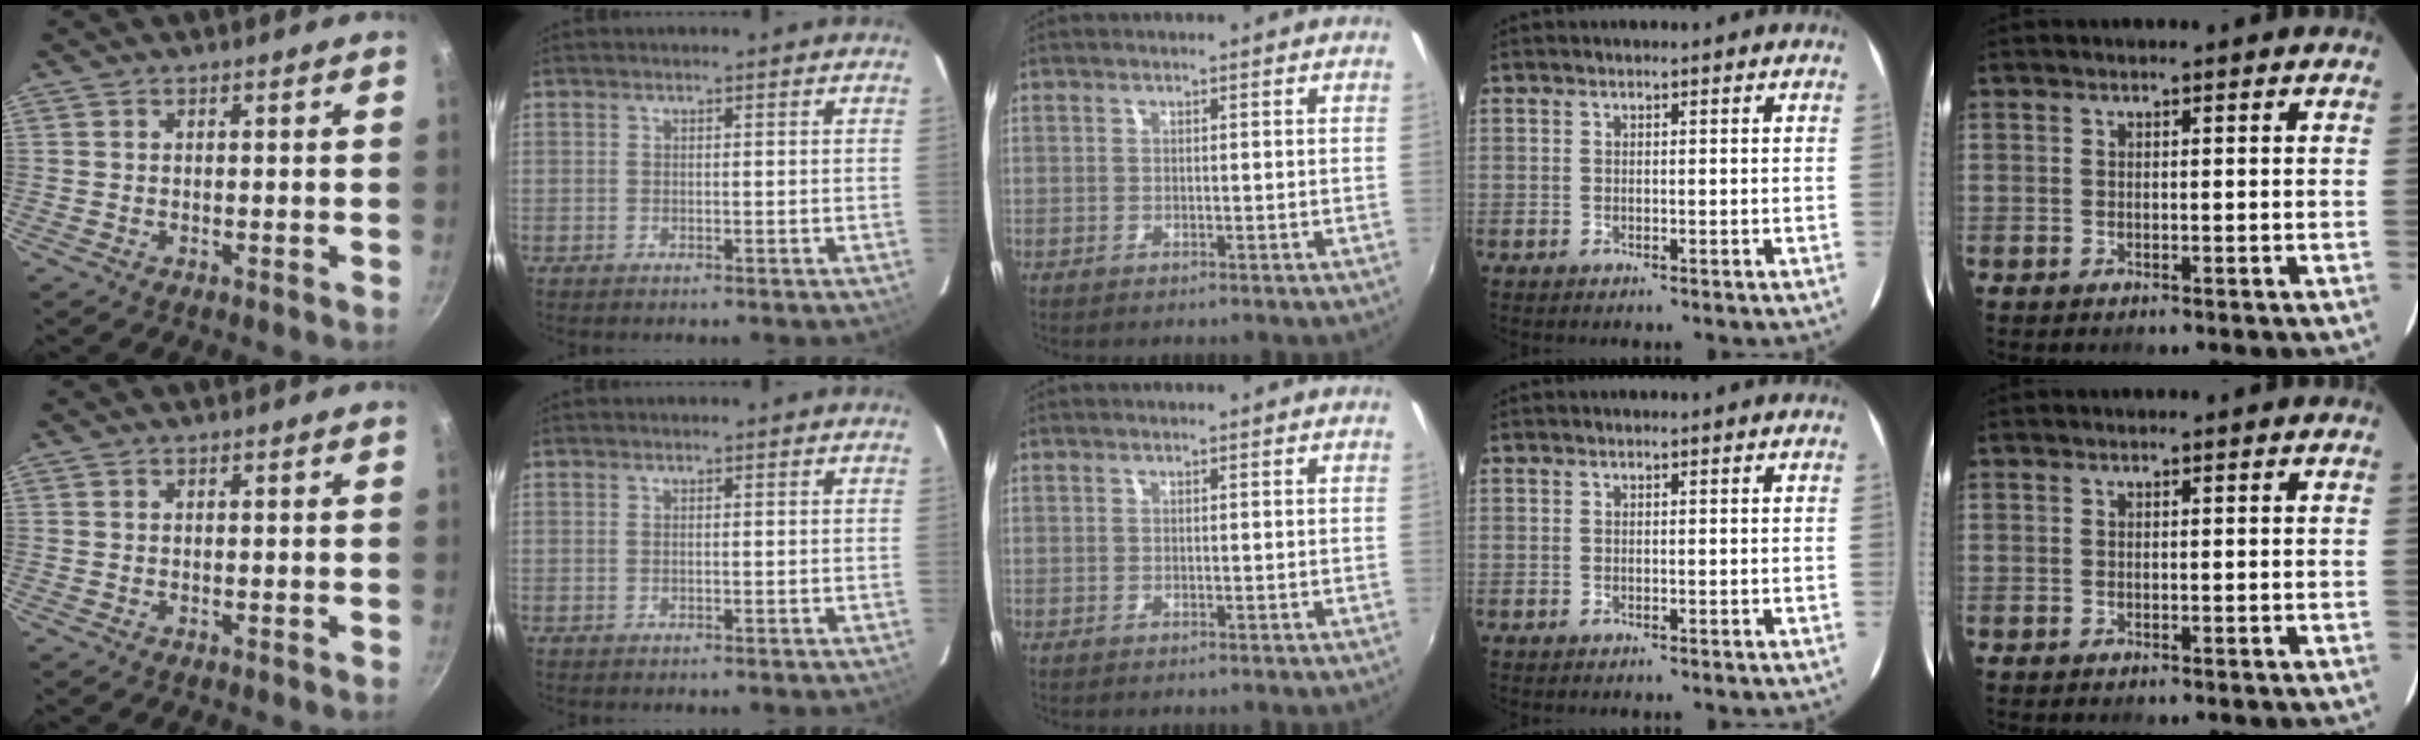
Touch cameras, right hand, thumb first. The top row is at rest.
{}